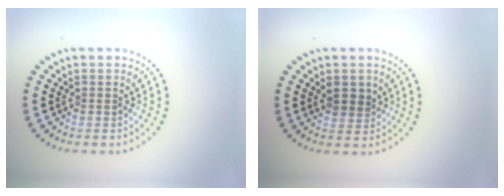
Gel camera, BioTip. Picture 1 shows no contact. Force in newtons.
{"total": 2.0, "press": 1.8, "slide": 0.8}